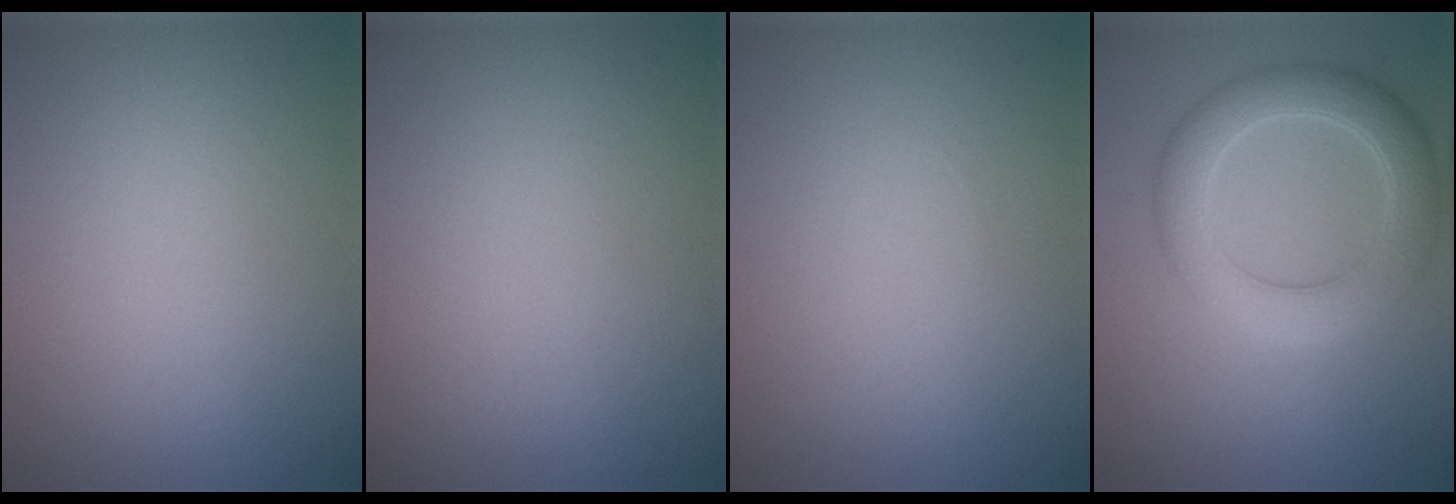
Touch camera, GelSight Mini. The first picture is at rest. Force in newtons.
{"total": 0.0}
{"total": 0.0}
{"total": 5.6, "press": 5.5, "slide": 0.6}